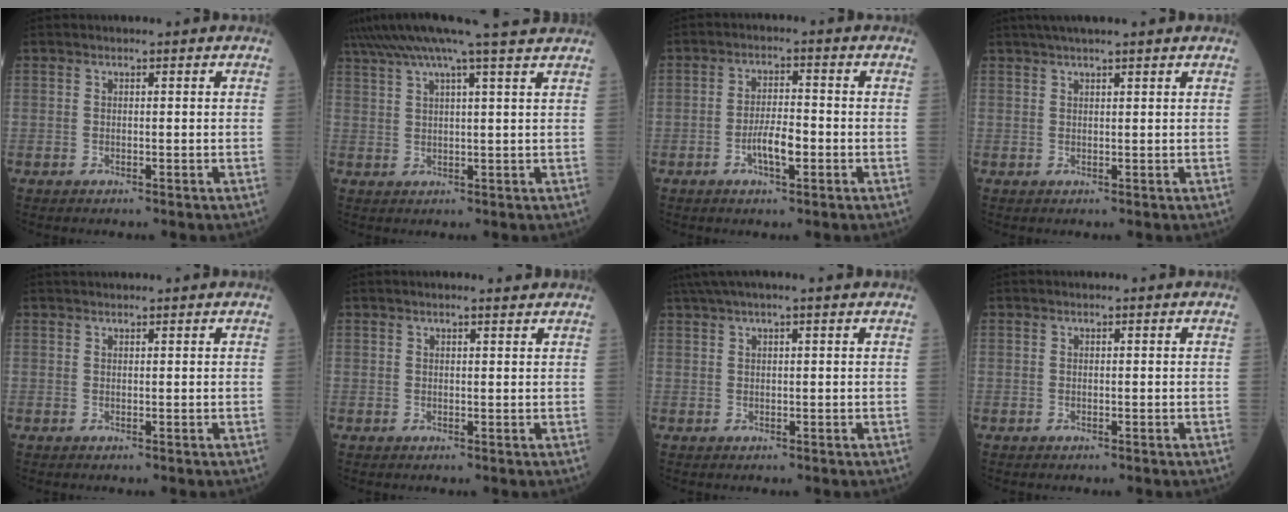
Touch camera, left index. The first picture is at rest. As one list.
[{"total": 13.5, "force": [11.3, -1.6, 7.2], "torque": [-0.128, 0.018, 0.151]}, {"total": 4.6, "force": [-1.8, 1.2, 4.0], "torque": [-0.077, 0.003, -0.035]}, {"total": 6.2, "force": [5.1, 0.0, 3.5], "torque": [-0.052, 0.036, 0.076]}, {"total": 2.3, "force": [2.2, 0.1, 0.7], "torque": [-0.006, 0.026, 0.035]}, {"total": 1.7, "force": [1.6, 0.1, 0.6], "torque": [-0.009, 0.009, 0.020]}, {"total": 6.2, "force": [4.9, -0.5, 3.7], "torque": [-0.061, 0.040, 0.076]}, {"total": 0.0}]